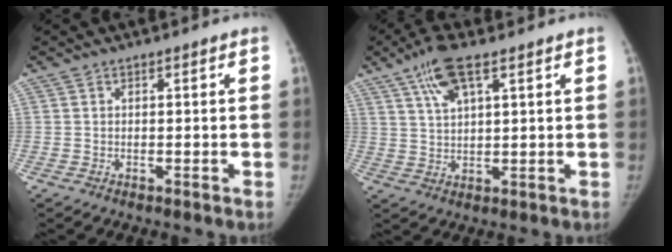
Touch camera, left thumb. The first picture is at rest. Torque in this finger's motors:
{"motor_torque": [-0.14, 0.09, -0.02, 0.37, -0.03]}